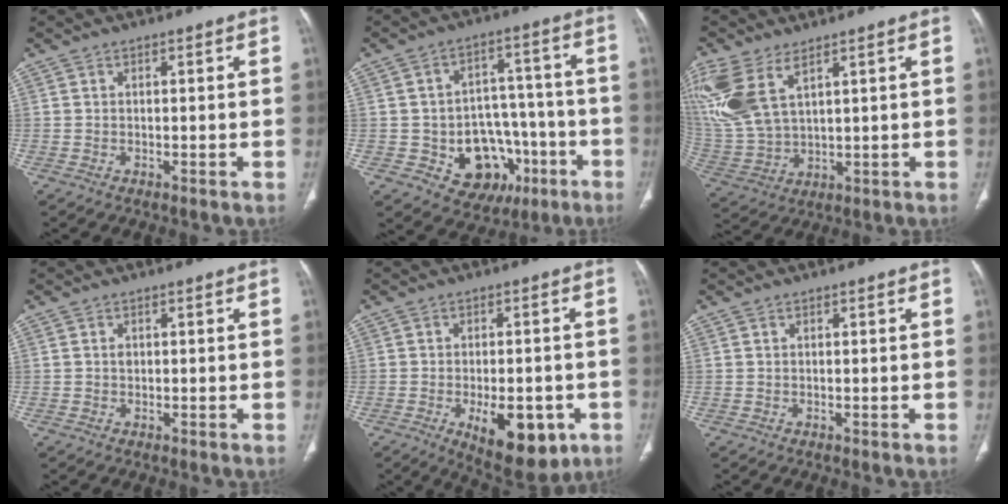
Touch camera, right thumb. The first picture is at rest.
{"total": 15.7, "force": [-5.6, 11.8, 8.7], "torque": [-0.074, 0.044, -0.063]}
{"total": 15.2, "force": [7.6, 7.7, 10.6], "torque": [-0.261, -0.020, 0.169]}
{"total": 0.8, "force": [0.1, 0.7, 0.4], "torque": [-0.005, 0.002, 0.002]}
{"total": 12.9, "force": [-4.8, 6.3, 10.3], "torque": [-0.122, 0.004, -0.054]}
{"total": 0.0}